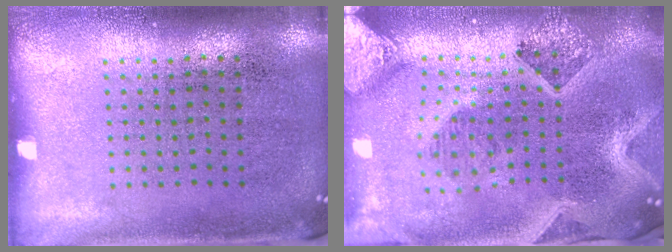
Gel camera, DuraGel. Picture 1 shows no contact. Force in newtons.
{"total": 4.1, "press": 3.2, "slide": 2.7}